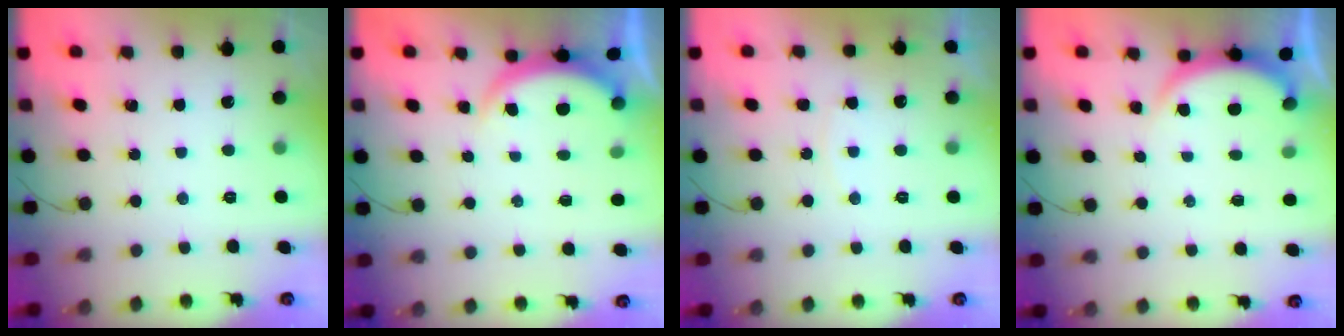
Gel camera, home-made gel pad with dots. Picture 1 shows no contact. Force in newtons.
{"total": 4.6, "press": 4.6, "slide": 0.4}
{"total": 3.8, "press": 3.8, "slide": 0.4}
{"total": 2.8, "press": 2.8, "slide": 0.6}